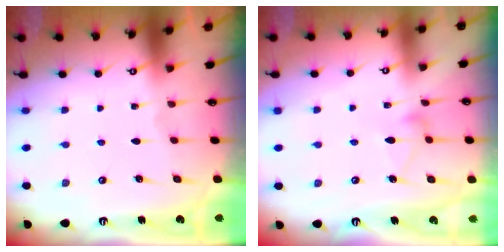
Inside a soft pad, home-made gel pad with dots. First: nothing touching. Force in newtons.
{"total": 7.0, "press": 6.9, "slide": 0.4}